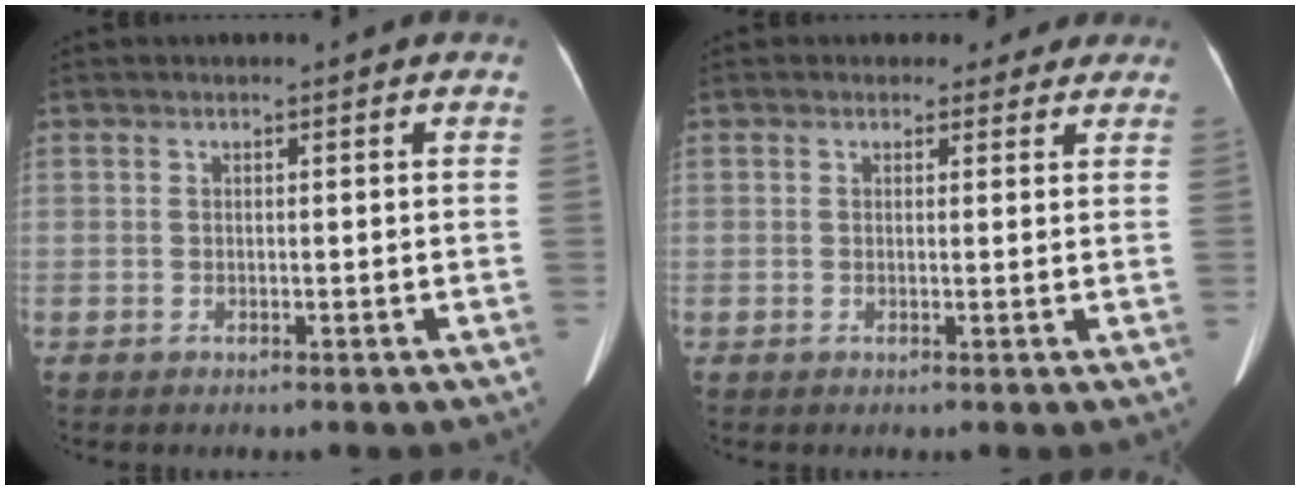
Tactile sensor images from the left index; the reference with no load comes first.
{"total": 3.1, "force": [2.3, 2.0, 0.2], "torque": [0.009, 0.001, 0.017]}